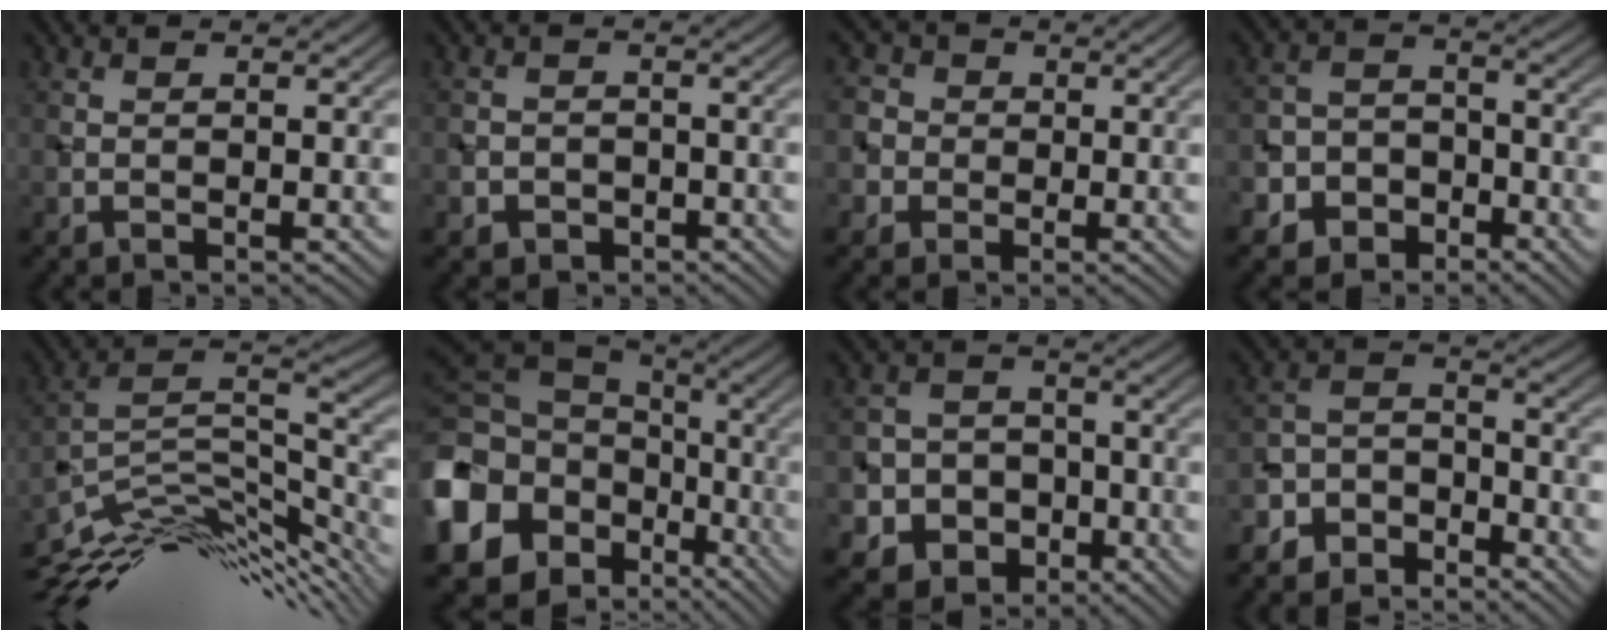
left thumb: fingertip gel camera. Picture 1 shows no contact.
{"total": 3.2, "force": [-1.7, 2.6, 0.9], "torque": [-0.009, -0.002, -0.035]}
{"total": 4.7, "force": [0.0, 4.5, 1.4], "torque": [-0.038, 0.013, -0.021]}
{"total": 6.4, "force": [-4.1, 4.4, 2.1], "torque": [-0.045, 0.000, -0.091]}
{"total": 13.8, "force": [-8.3, 4.6, 10.0], "torque": [-0.212, -0.002, -0.138]}
{"total": 20.5, "force": [-6.5, 16.1, 10.8], "torque": [-0.292, -0.041, -0.097]}
{"total": 7.6, "force": [-3.2, 6.4, 2.5], "torque": [-0.059, -0.005, -0.085]}
{"total": 7.6, "force": [-6.5, 3.2, 2.3], "torque": [-0.049, 0.001, -0.138]}